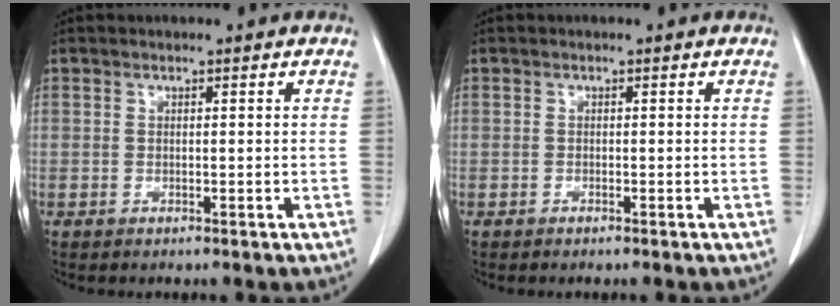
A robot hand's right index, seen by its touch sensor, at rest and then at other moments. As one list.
[{"total": 0.0}]